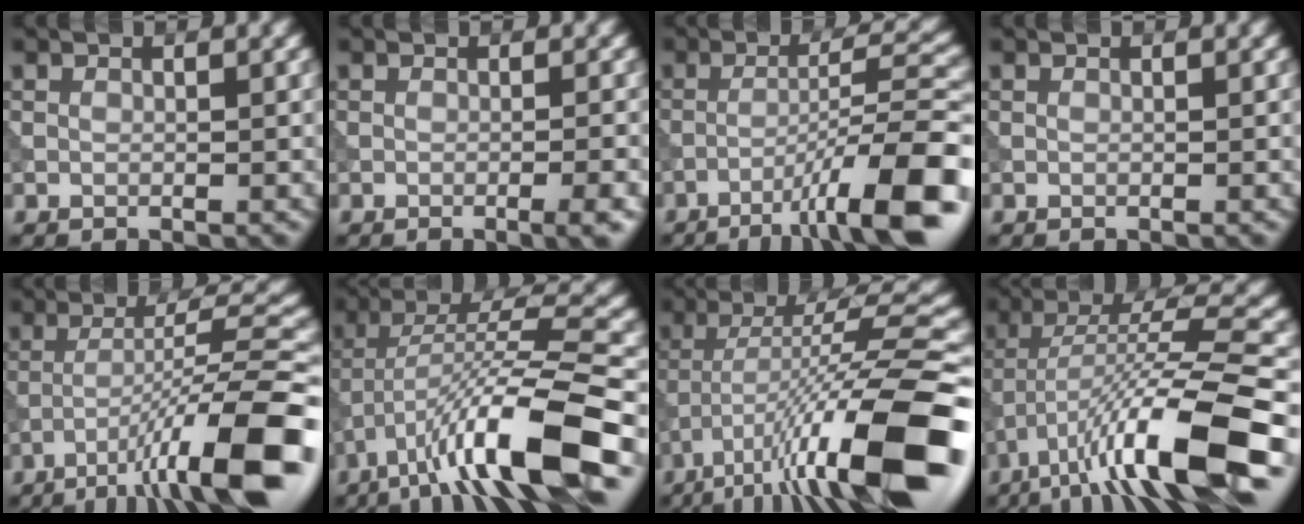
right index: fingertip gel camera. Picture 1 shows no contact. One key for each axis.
{"total": 2.5, "fx": -1.1, "fy": 0.6, "fz": 2.2, "tx": -0.024, "ty": 0.004, "tz": -0.019}
{"total": 11.0, "fx": -6.3, "fy": 1.5, "fz": 8.9, "tx": -0.117, "ty": 0.024, "tz": -0.098}
{"total": 0.0}
{"total": 12.1, "fx": -6.8, "fy": 1.5, "fz": 10.0, "tx": -0.141, "ty": 0.022, "tz": -0.109}
{"total": 11.6, "fx": -5.9, "fy": 2.4, "fz": 9.7, "tx": -0.166, "ty": 0.015, "tz": -0.103}
{"total": 14.4, "fx": -7.0, "fy": 2.8, "fz": 12.2, "tx": -0.204, "ty": 0.011, "tz": -0.107}
{"total": 11.8, "fx": -5.8, "fy": 2.4, "fz": 10.0, "tx": -0.173, "ty": 0.015, "tz": -0.100}